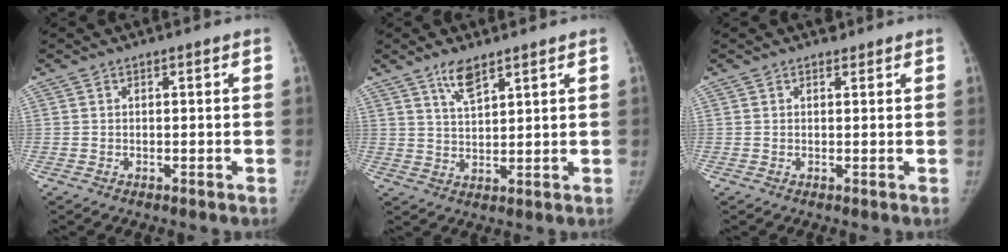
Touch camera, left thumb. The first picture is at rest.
{"total": 6.0, "force": [4.1, 1.9, 3.9], "torque": [-0.067, -0.023, 0.080]}
{"total": 0.9, "force": [0.7, 0.6, 0.0], "torque": [0.005, -0.005, 0.006]}